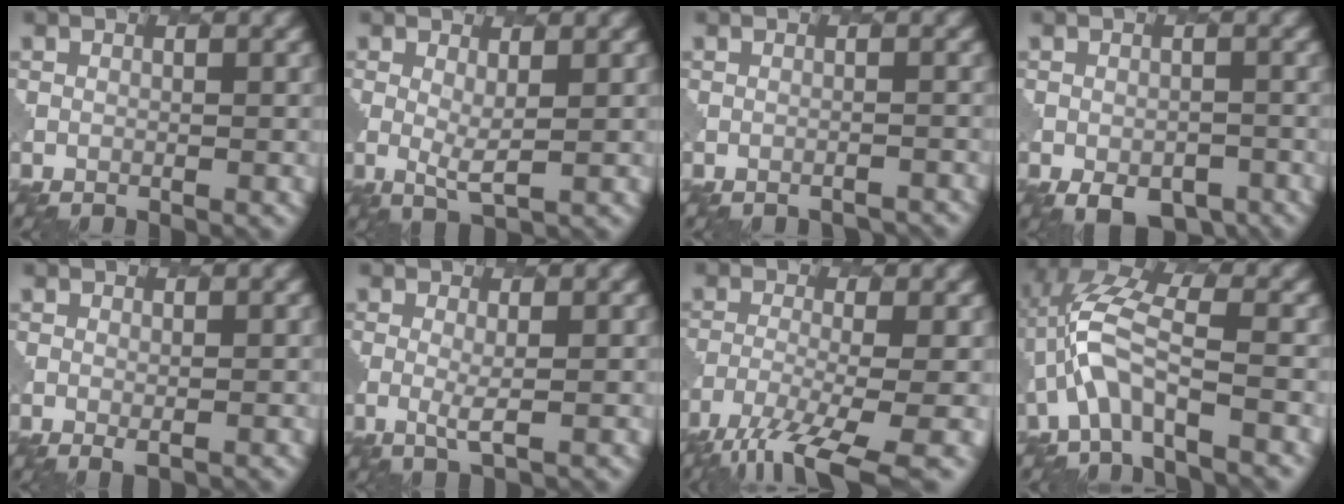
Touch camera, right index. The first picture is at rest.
{"total": 1.9, "force": [0.6, 0.5, 1.8], "torque": [-0.036, -0.012, 0.014]}
{"total": 2.0, "force": [-1.9, 0.3, 0.5], "torque": [0.002, 0.002, -0.027]}
{"total": 4.4, "force": [-2.6, 2.5, 2.5], "torque": [-0.030, -0.009, -0.033]}
{"total": 0.6, "force": [0.1, 0.2, 0.5], "torque": [-0.011, -0.007, 0.003]}
{"total": 1.5, "force": [0.2, 0.3, 1.5], "torque": [-0.035, -0.010, 0.004]}
{"total": 8.9, "force": [-6.1, 2.0, 6.3], "torque": [-0.114, -0.016, -0.105]}
{"total": 5.6, "force": [-1.7, 2.0, 4.9], "torque": [-0.111, 0.017, -0.038]}